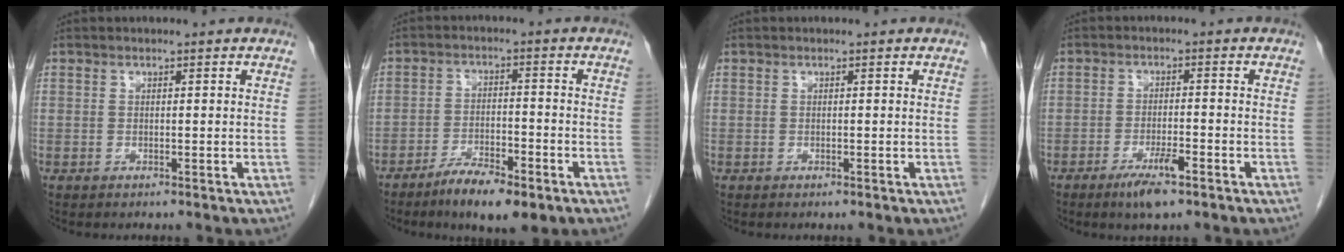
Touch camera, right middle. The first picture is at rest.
{"total": 7.9, "force": [-5.3, 1.9, 5.6], "torque": [-0.094, -0.007, -0.084]}
{"total": 0.0}
{"total": 4.8, "force": [-3.1, 0.8, 3.6], "torque": [-0.070, -0.005, -0.052]}